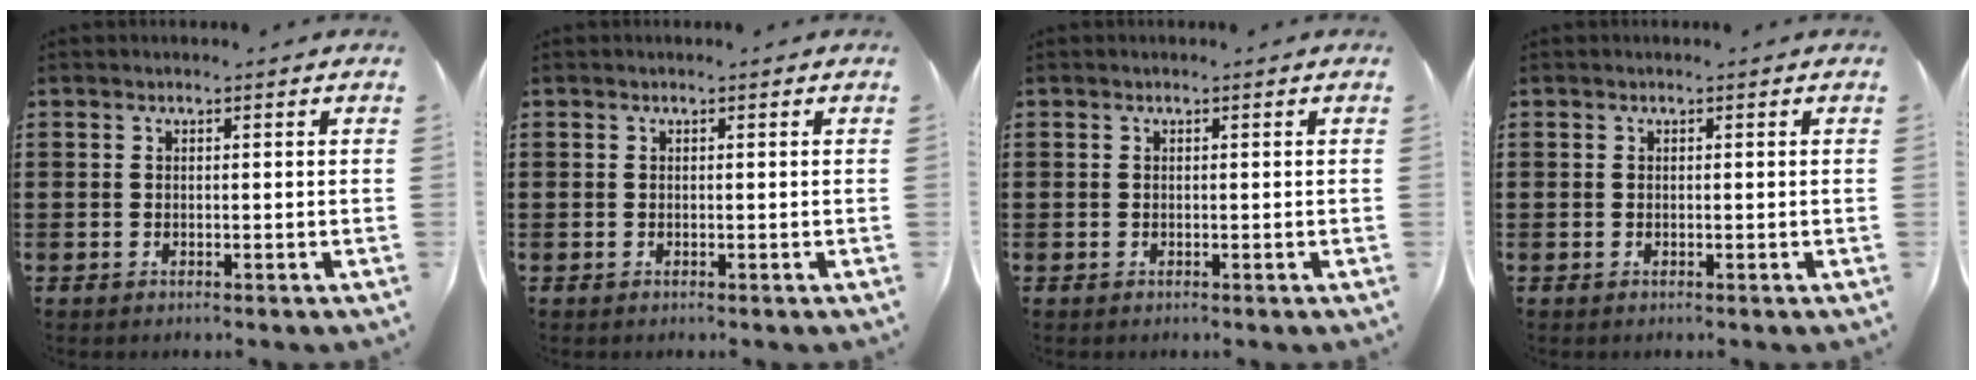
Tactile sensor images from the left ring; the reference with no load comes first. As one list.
[{"total": 0.0}, {"total": 0.0}, {"total": 0.0}]